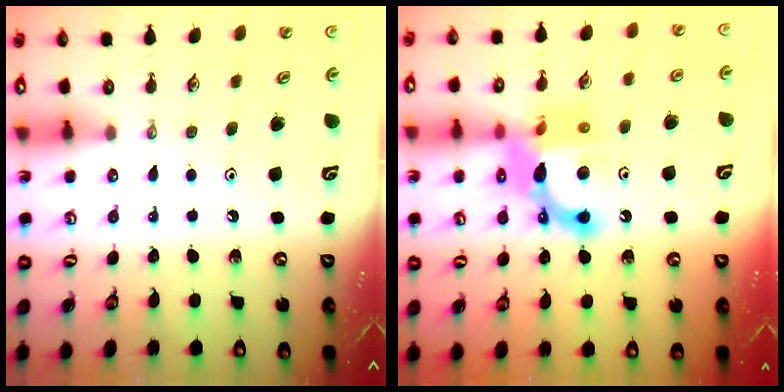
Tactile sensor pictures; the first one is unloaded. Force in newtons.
{"total": 14.1, "press": 14.1, "slide": 1.1}